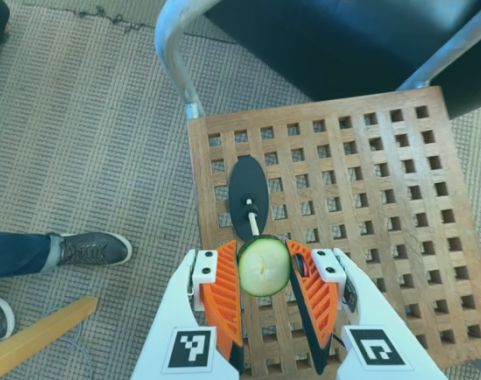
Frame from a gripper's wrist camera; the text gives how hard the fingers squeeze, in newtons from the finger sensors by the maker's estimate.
{"total": 7.2, "left": 7.1, "right": 7.3}